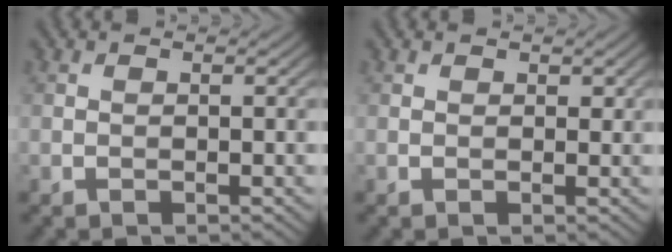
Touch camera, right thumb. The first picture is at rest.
{"total": 0.7, "force": [0.5, 0.4, 0.2], "torque": [-0.002, -0.002, 0.007]}